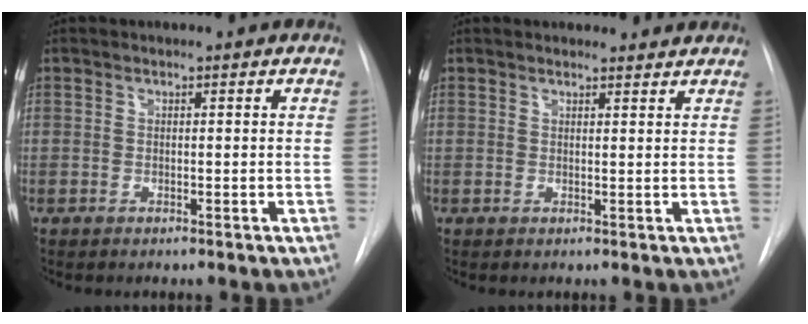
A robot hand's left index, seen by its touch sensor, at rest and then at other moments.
{"total": 3.7, "force": [3.6, 0.9, 0.2], "torque": [-0.003, 0.008, 0.037]}